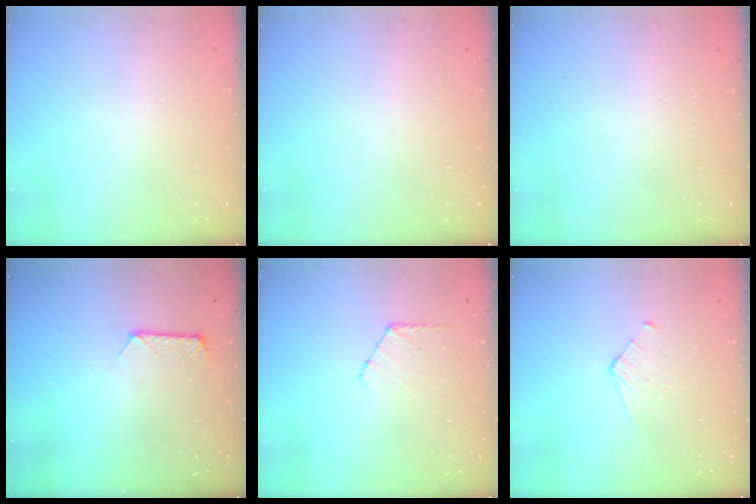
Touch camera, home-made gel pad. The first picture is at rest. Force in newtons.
{"total": 0.0}
{"total": 0.0}
{"total": 8.0, "press": 8.0, "slide": 0.8}
{"total": 5.2, "press": 5.2, "slide": 0.4}
{"total": 3.9, "press": 3.9, "slide": 0.3}